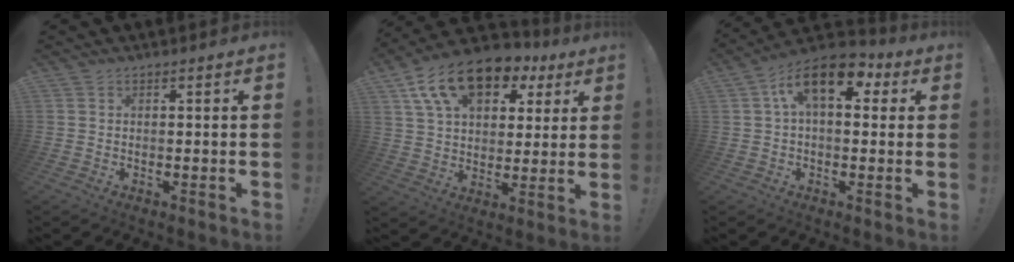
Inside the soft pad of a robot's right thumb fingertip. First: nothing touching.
{"total": 17.5, "force": [9.7, 10.3, 10.3], "torque": [-0.170, -0.046, 0.176]}
{"total": 14.0, "force": [5.4, 6.9, 10.9], "torque": [-0.182, -0.008, 0.094]}